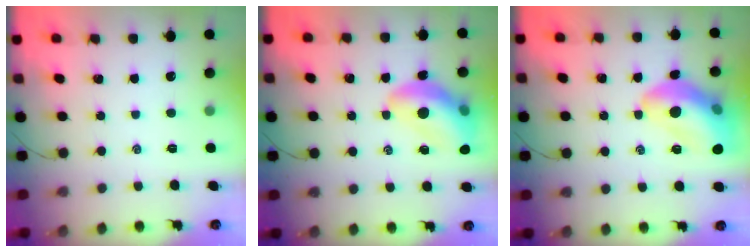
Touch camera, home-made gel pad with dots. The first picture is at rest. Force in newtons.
{"total": 14.0, "press": 13.5, "slide": 3.8}
{"total": 15.9, "press": 15.7, "slide": 2.2}